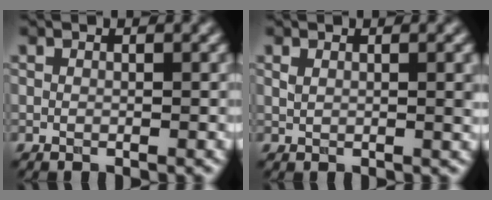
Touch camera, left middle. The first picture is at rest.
{"total": 2.0, "force": [0.7, 0.7, 1.8], "torque": [-0.026, -0.001, 0.014]}